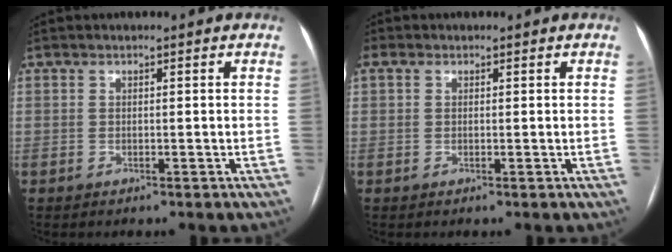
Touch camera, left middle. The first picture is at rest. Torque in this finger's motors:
{"motor_torque": [0.66, -0.05, 1.05, 0.21]}